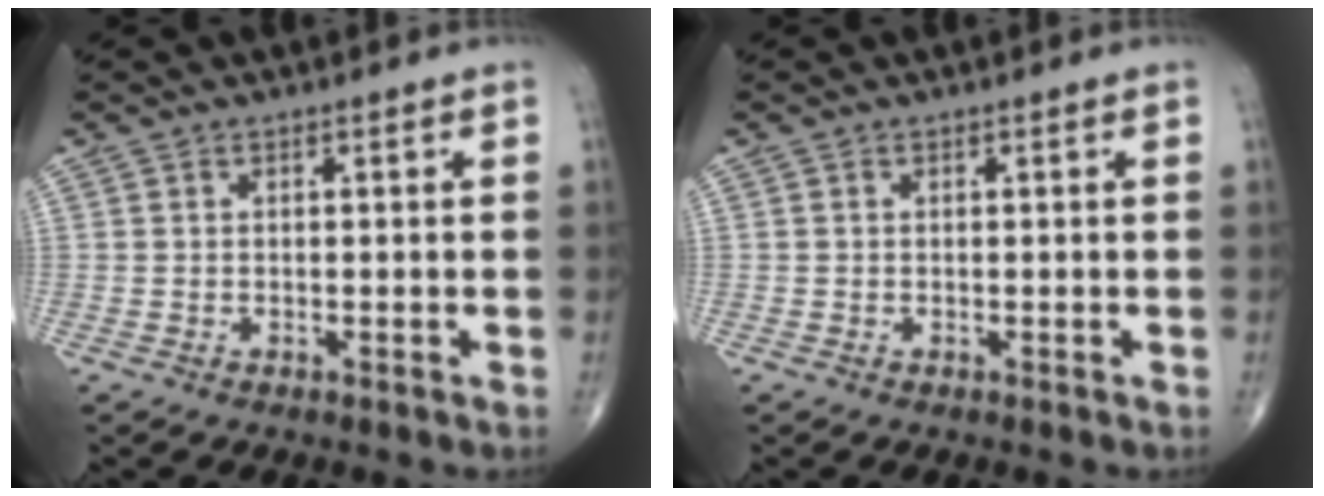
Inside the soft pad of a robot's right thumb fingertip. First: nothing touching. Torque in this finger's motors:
{"motor_torque": [0.00, 0.13, 0.22, 0.17, -0.01]}